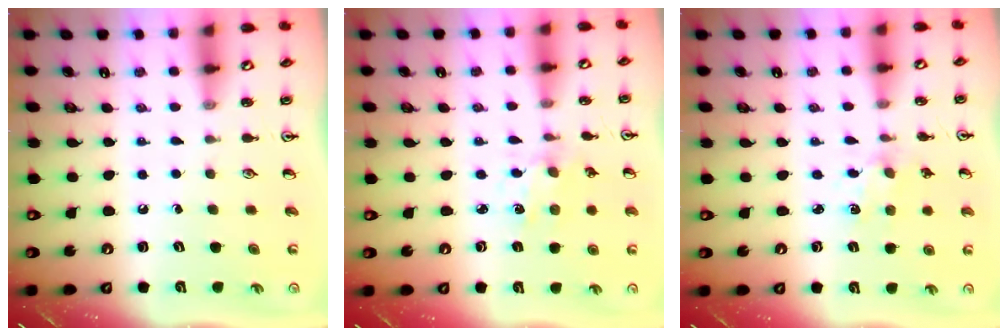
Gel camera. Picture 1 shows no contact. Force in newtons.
{"total": 1.4, "press": 1.4, "slide": 0.3}
{"total": 1.8, "press": 1.8, "slide": 0.4}